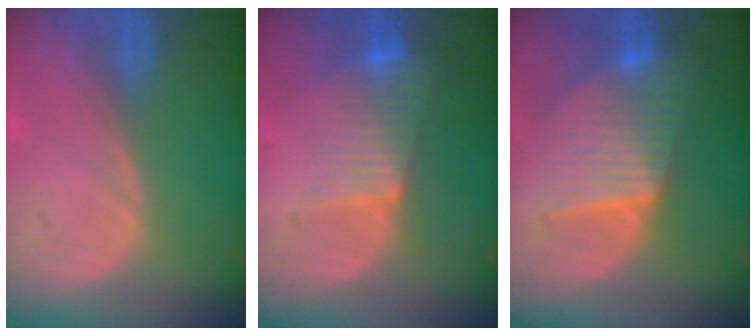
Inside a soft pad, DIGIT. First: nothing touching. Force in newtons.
{"total": 7.7, "press": 6.6, "slide": 4.0}
{"total": 8.9, "press": 8.9, "slide": 0.5}